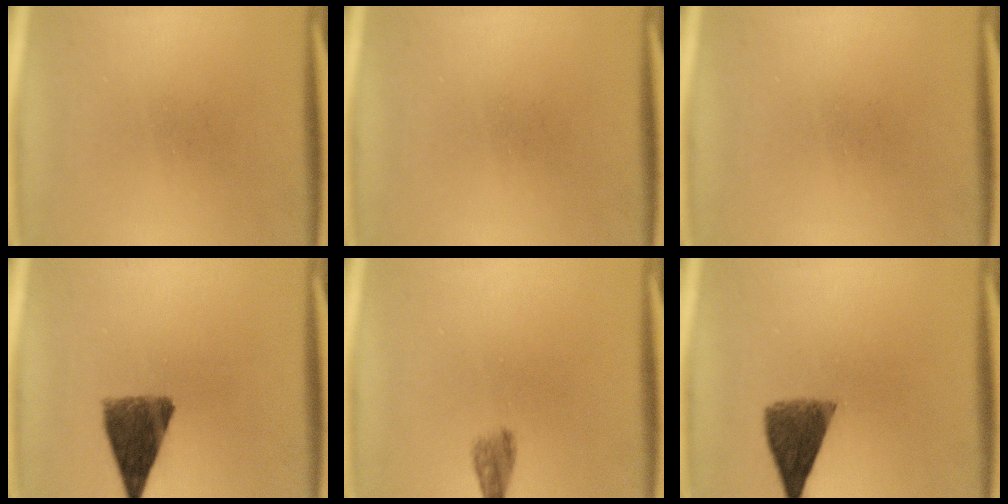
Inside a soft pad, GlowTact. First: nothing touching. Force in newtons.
{"total": 0.0}
{"total": 0.0}
{"total": 9.4}
{"total": 2.4}
{"total": 7.6}